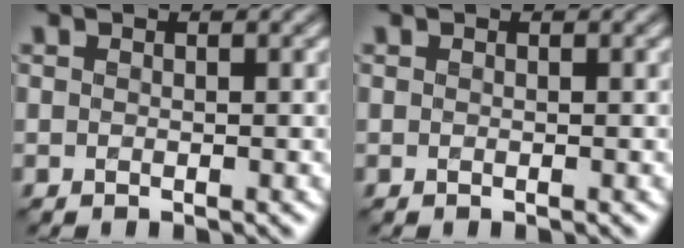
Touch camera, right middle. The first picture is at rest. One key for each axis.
{"total": 0.0}